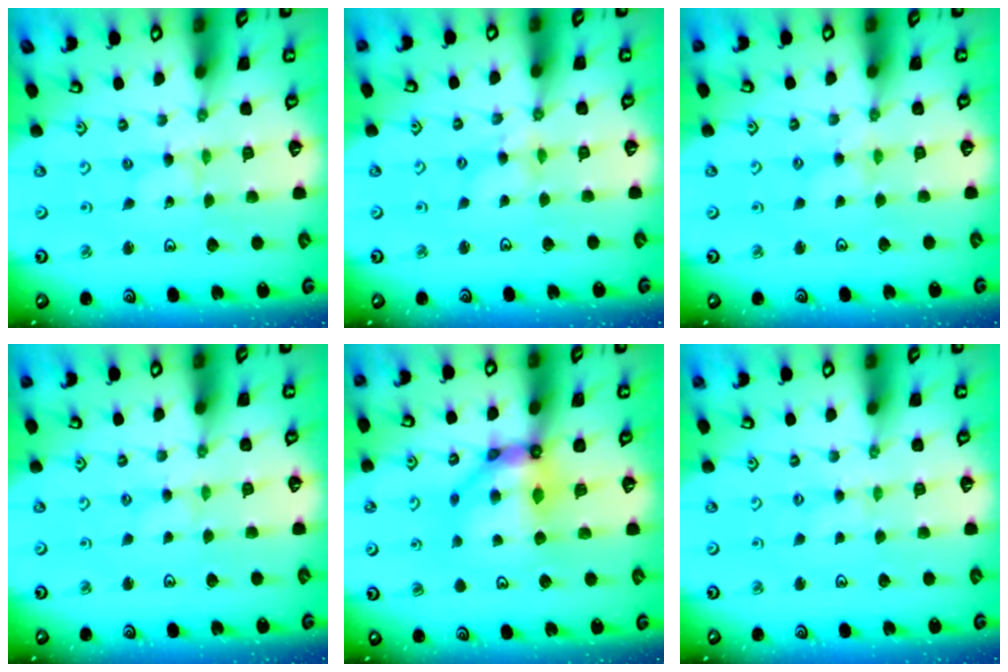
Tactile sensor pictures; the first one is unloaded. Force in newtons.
{"total": 3.9, "press": 3.9, "slide": 0.4}
{"total": 2.5, "press": 2.5, "slide": 0.2}
{"total": 1.0, "press": 1.0, "slide": 0.3}
{"total": 9.3, "press": 9.2, "slide": 1.0}
{"total": 1.2, "press": 1.1, "slide": 0.2}